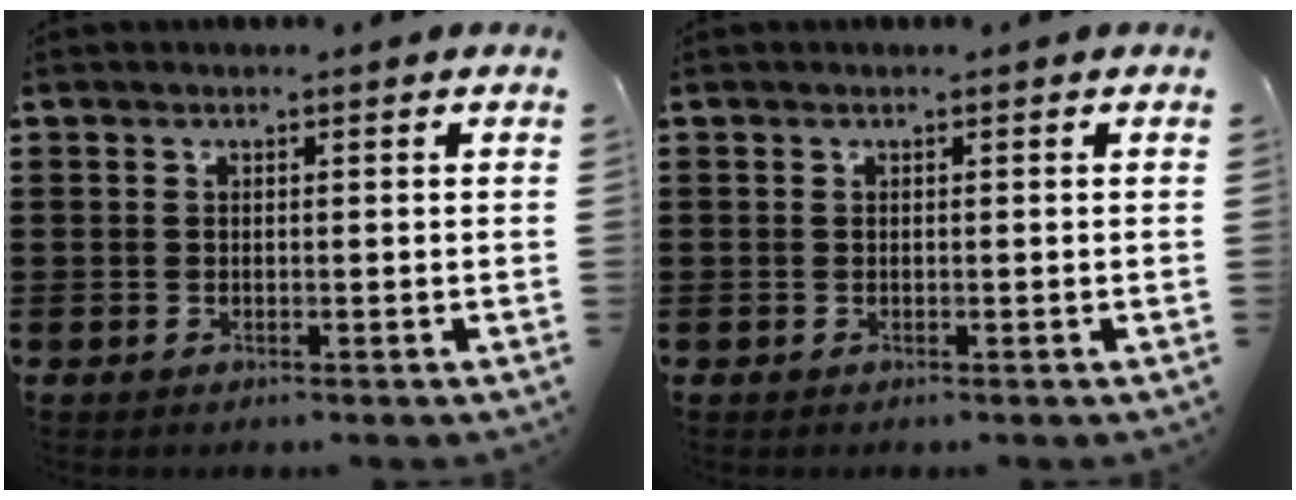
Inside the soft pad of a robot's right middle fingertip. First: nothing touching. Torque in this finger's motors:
{"motor_torque": [-0.11, 0.07, -0.02, 0.00]}